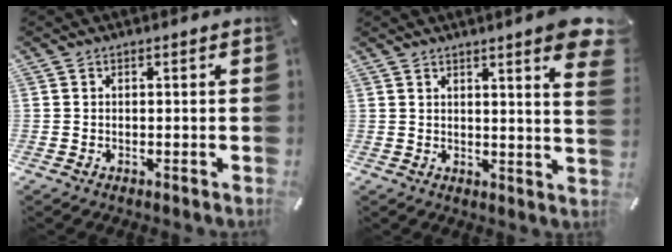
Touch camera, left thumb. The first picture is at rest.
{"total": 7.5, "force": [4.4, 0.6, 6.0], "torque": [-0.090, -0.027, 0.071]}